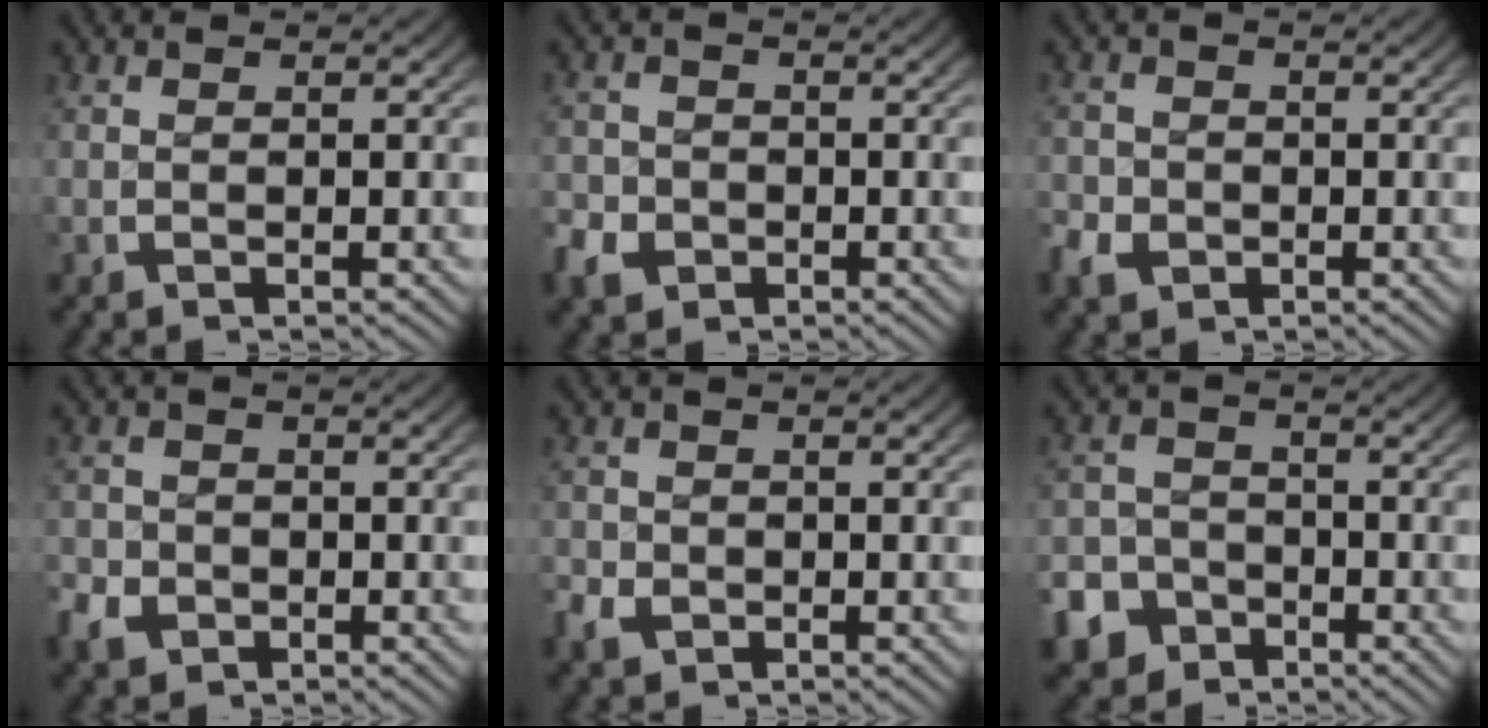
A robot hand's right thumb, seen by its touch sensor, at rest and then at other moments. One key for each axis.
{"total": 3.9, "fx": -2.3, "fy": 3.1, "fz": 0.7, "tx": -0.012, "ty": -0.017, "tz": -0.039}
{"total": 2.9, "fx": -1.7, "fy": 2.4, "fz": 0.4, "tx": -0.007, "ty": -0.010, "tz": -0.032}
{"total": 3.4, "fx": -2.0, "fy": 2.7, "fz": 0.5, "tx": -0.008, "ty": -0.012, "tz": -0.037}
{"total": 2.3, "fx": -1.4, "fy": 1.8, "fz": 0.2, "tx": -0.005, "ty": -0.009, "tz": -0.027}
{"total": 7.6, "fx": -4.9, "fy": 5.6, "fz": 1.4, "tx": -0.018, "ty": -0.034, "tz": -0.087}